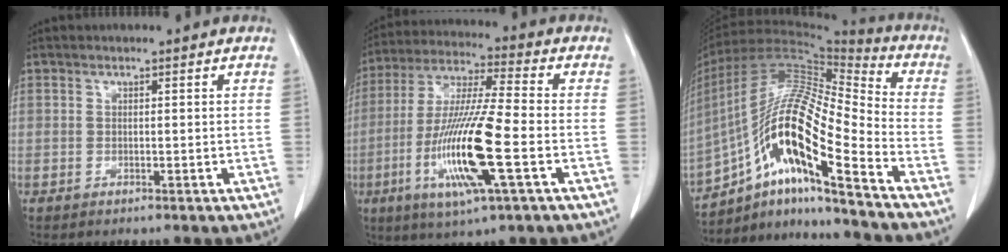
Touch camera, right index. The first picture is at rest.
{"total": 16.3, "force": [-4.7, 0.8, 15.6], "torque": [-0.320, -0.019, -0.088]}
{"total": 19.4, "force": [-10.3, 2.3, 16.2], "torque": [-0.326, 0.011, -0.186]}